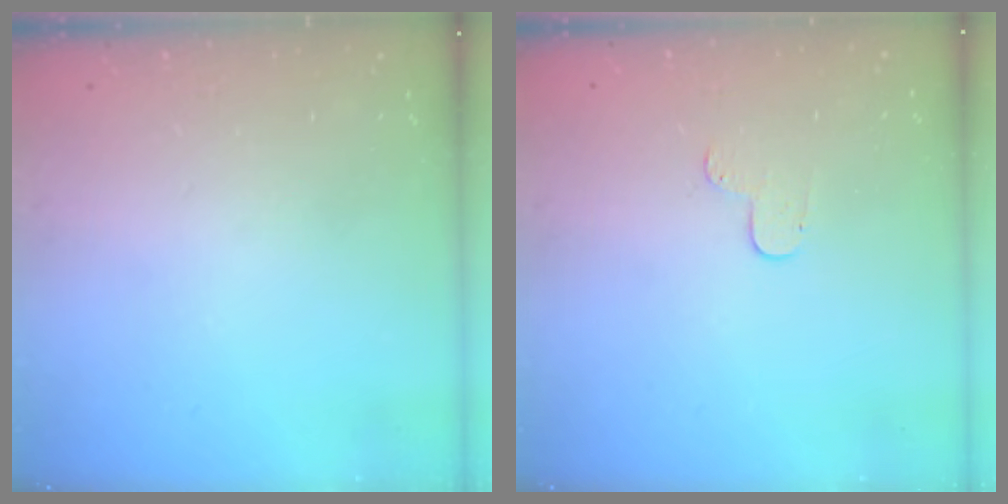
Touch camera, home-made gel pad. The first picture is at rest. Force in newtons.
{"total": 4.1, "press": 4.1, "slide": 0.4}